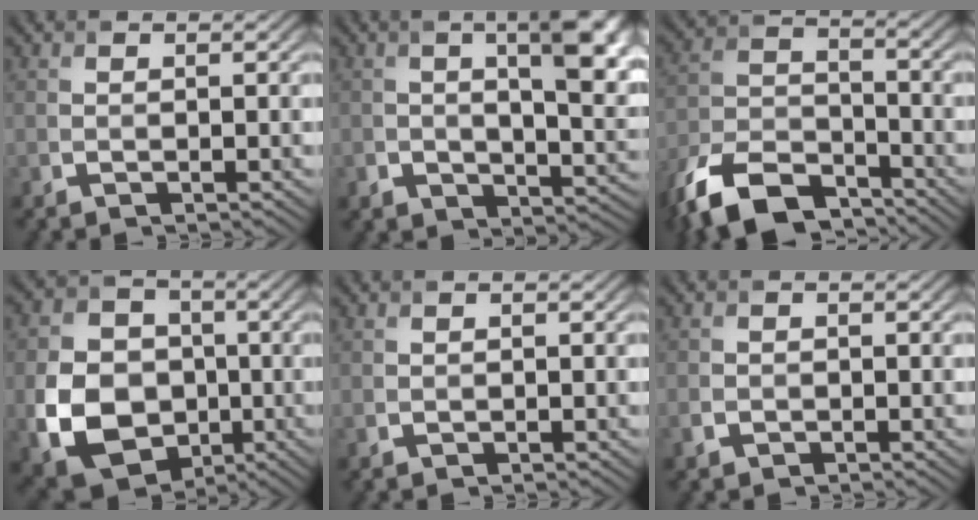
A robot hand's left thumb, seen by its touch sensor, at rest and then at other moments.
{"total": 10.7, "force": [1.5, 5.9, 8.8], "torque": [-0.131, -0.015, 0.034]}
{"total": 13.1, "force": [-9.8, 5.6, 6.6], "torque": [-0.142, -0.014, -0.195]}
{"total": 12.2, "force": [-2.7, 9.8, 6.8], "torque": [-0.156, -0.019, -0.058]}
{"total": 0.6, "force": [0.3, 0.5, 0.2], "torque": [-0.007, -0.002, 0.009]}
{"total": 1.4, "force": [-0.6, 1.2, 0.4], "torque": [-0.007, -0.007, -0.015]}